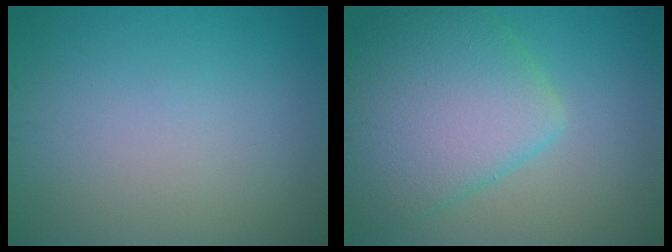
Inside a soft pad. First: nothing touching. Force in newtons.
{"total": 8.1, "press": 8.1, "slide": 0.3}